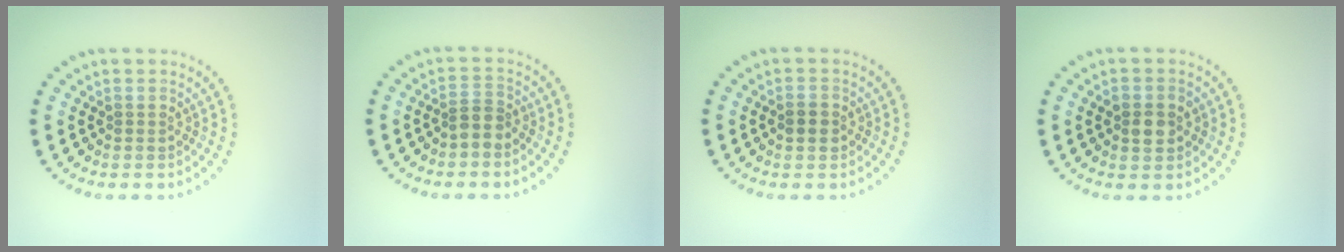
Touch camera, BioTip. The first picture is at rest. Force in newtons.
{"total": 1.7, "press": 1.2, "slide": 1.1}
{"total": 1.5, "press": 1.5, "slide": 0.1}
{"total": 2.5, "press": 2.5, "slide": 0.3}